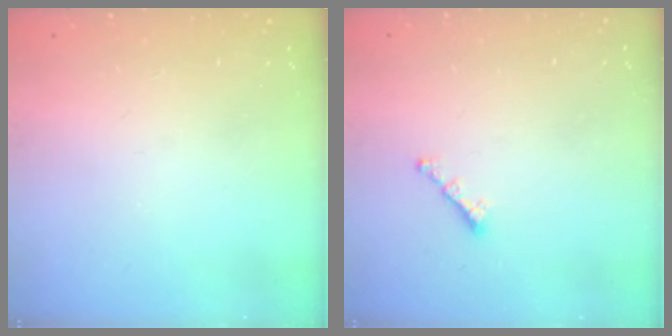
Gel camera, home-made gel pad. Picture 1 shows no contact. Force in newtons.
{"total": 1.6, "press": 1.5, "slide": 0.5}